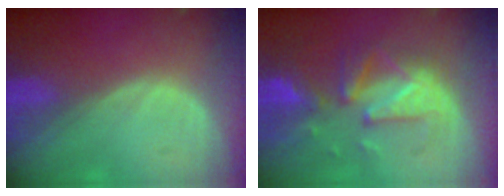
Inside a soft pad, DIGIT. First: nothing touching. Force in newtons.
{"total": 9.7, "press": 8.8, "slide": 4.0}